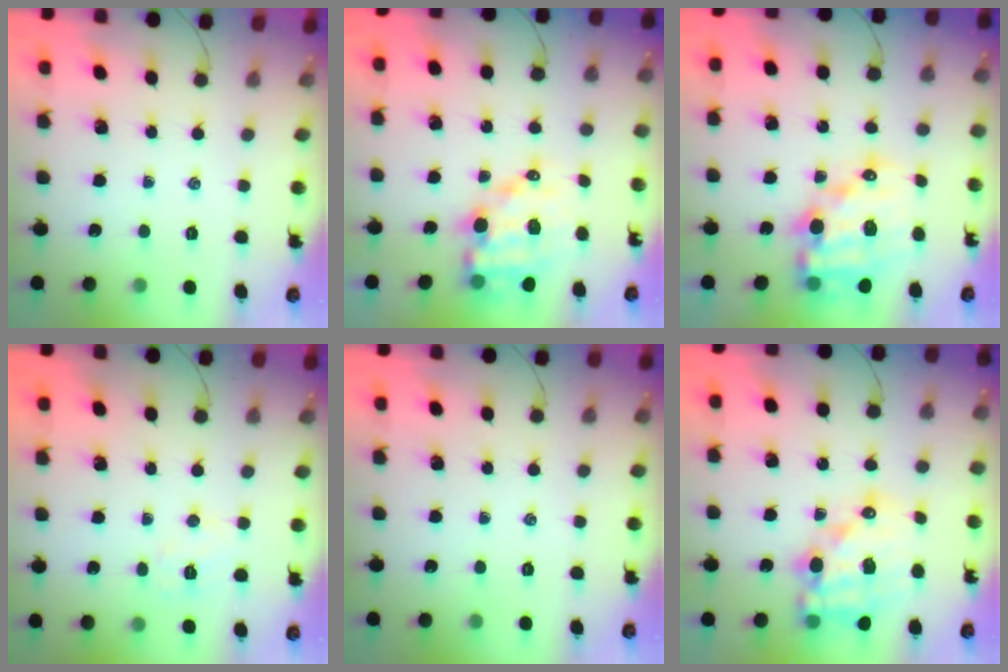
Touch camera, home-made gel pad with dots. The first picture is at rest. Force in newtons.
{"total": 10.8, "press": 10.4, "slide": 3.0}
{"total": 16.1, "press": 15.8, "slide": 3.4}
{"total": 6.5, "press": 6.4, "slide": 1.2}
{"total": 0.0}
{"total": 15.0, "press": 14.6, "slide": 3.2}